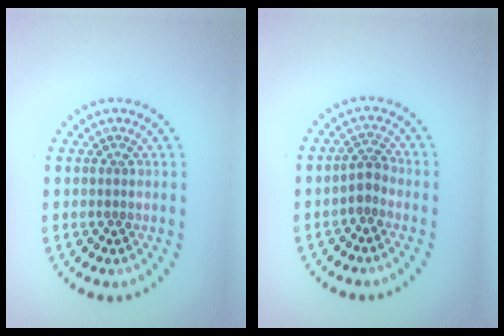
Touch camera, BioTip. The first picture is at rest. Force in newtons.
{"total": 1.6, "press": 1.2, "slide": 1.0}